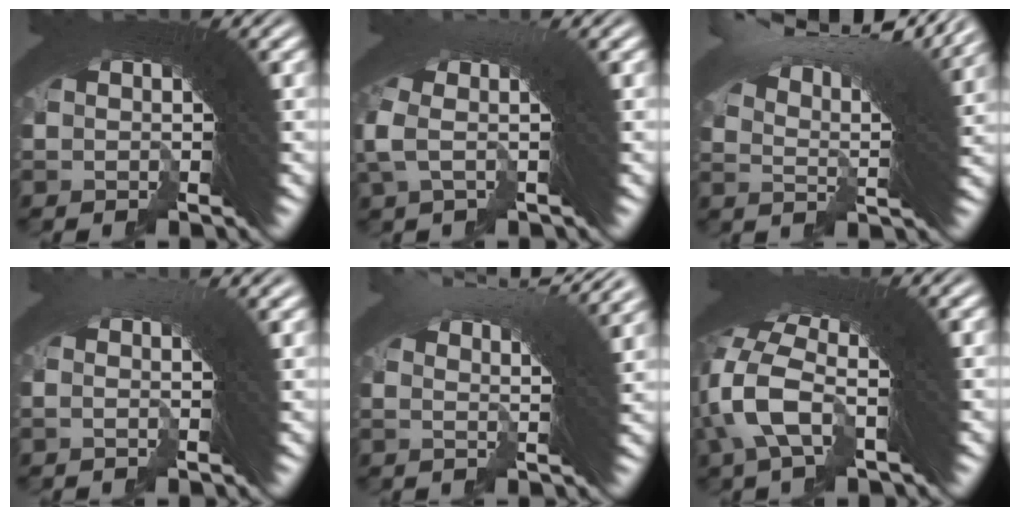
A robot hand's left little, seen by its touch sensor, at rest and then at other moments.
{"total": 2.5, "force": [0.5, 0.5, 2.4], "torque": [-0.039, 0.020, -0.003]}
{"total": 9.1, "force": [6.1, 1.5, 6.6], "torque": [-0.085, 0.030, 0.087]}
{"total": 1.4, "force": [0.2, -0.1, 1.4], "torque": [0.000, 0.028, -0.013]}
{"total": 6.3, "force": [4.6, 0.4, 4.2], "torque": [-0.040, 0.027, 0.059]}
{"total": 4.1, "force": [0.1, 2.1, 3.5], "torque": [-0.093, -0.010, 0.006]}